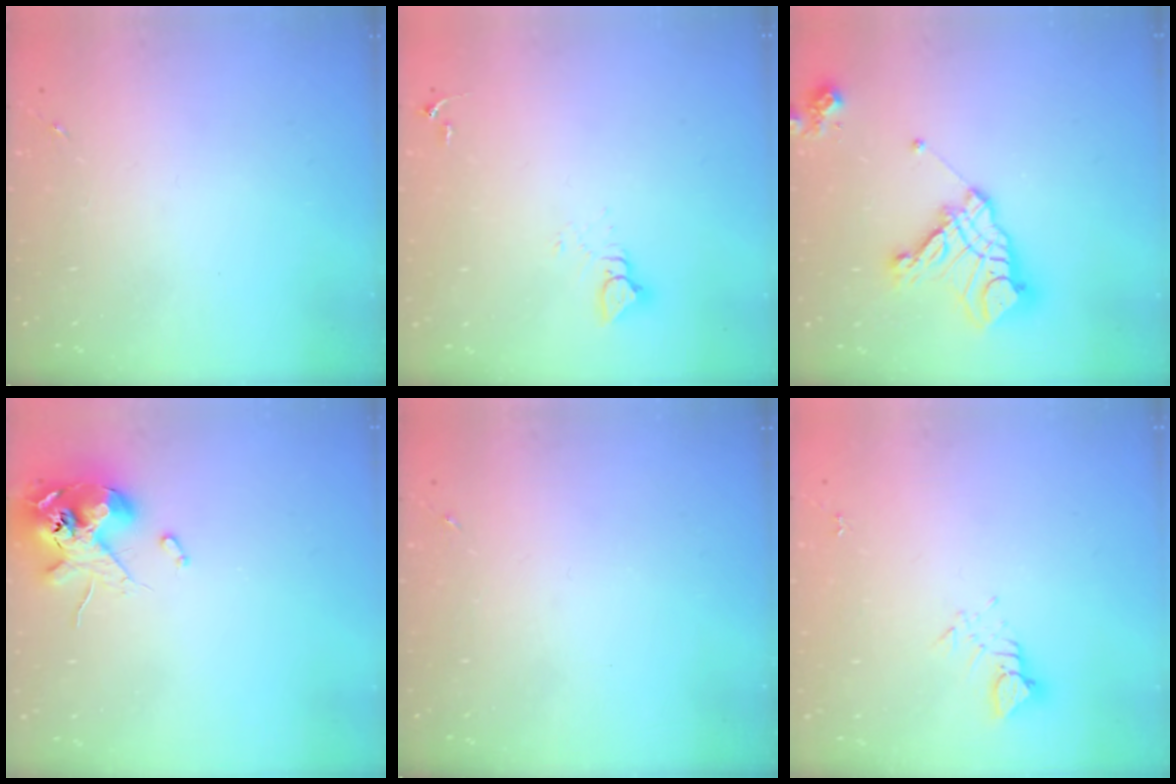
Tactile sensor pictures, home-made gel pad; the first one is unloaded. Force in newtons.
{"total": 4.2, "press": 4.2, "slide": 0.2}
{"total": 16.6, "press": 16.5, "slide": 2.1}
{"total": 12.1, "press": 12.0, "slide": 2.0}
{"total": 0.0}
{"total": 3.1, "press": 3.1, "slide": 0.3}